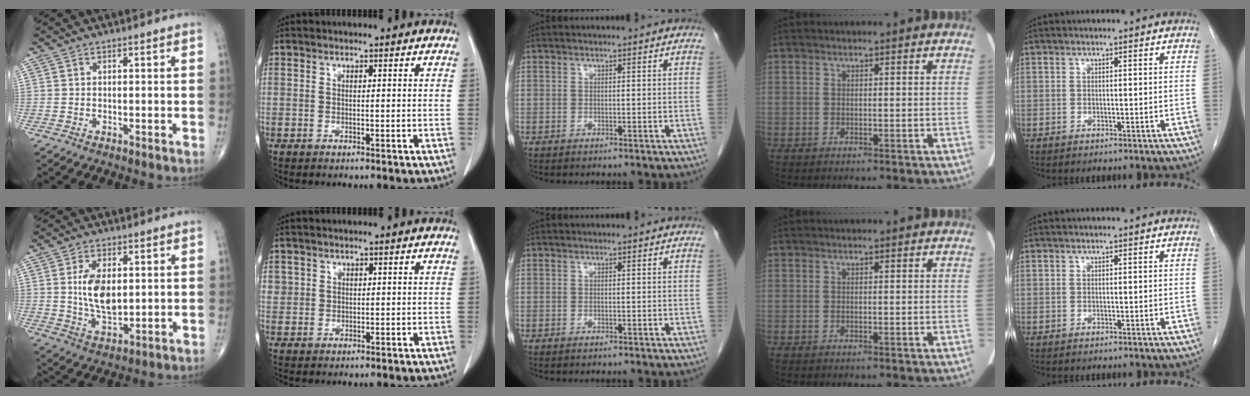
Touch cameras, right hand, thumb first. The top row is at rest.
{"thumb": {"total": 9.3, "force": [1.4, 5.0, 7.7], "torque": [-0.135, -0.015, 0.034]}, "index": {"total": 3.9, "force": [1.0, 3.7, 1.1], "torque": [-0.037, 0.017, 0.029]}}